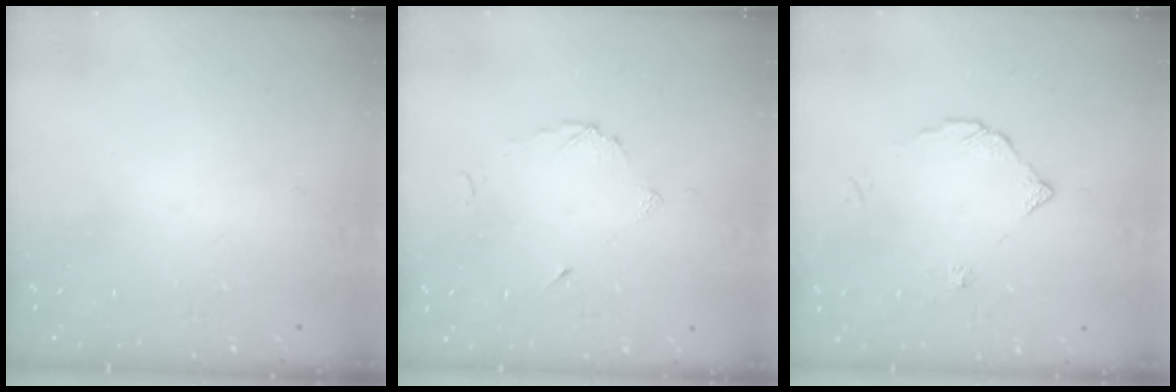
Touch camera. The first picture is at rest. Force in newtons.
{"total": 3.7, "press": 3.7, "slide": 0.4}
{"total": 3.0, "press": 3.0, "slide": 0.2}